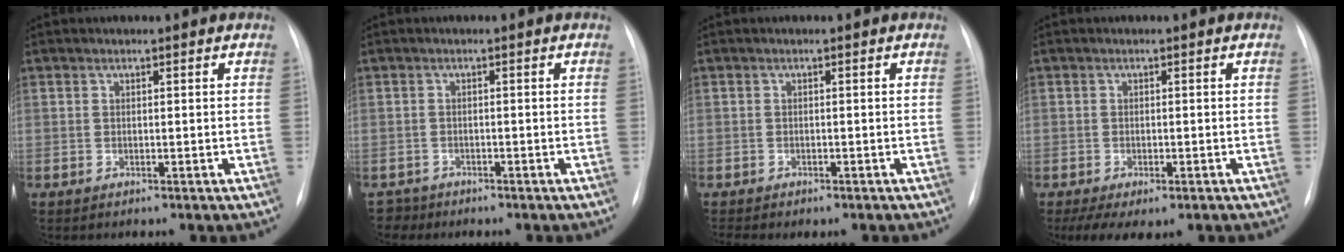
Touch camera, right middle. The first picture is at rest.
{"total": 1.8, "force": [-1.5, 0.7, -0.7], "torque": [0.008, -0.003, -0.025]}
{"total": 11.6, "force": [-10.5, 1.6, 4.6], "torque": [-0.070, -0.008, -0.137]}
{"total": 5.7, "force": [-3.6, 2.5, 3.7], "torque": [-0.059, -0.013, -0.051]}